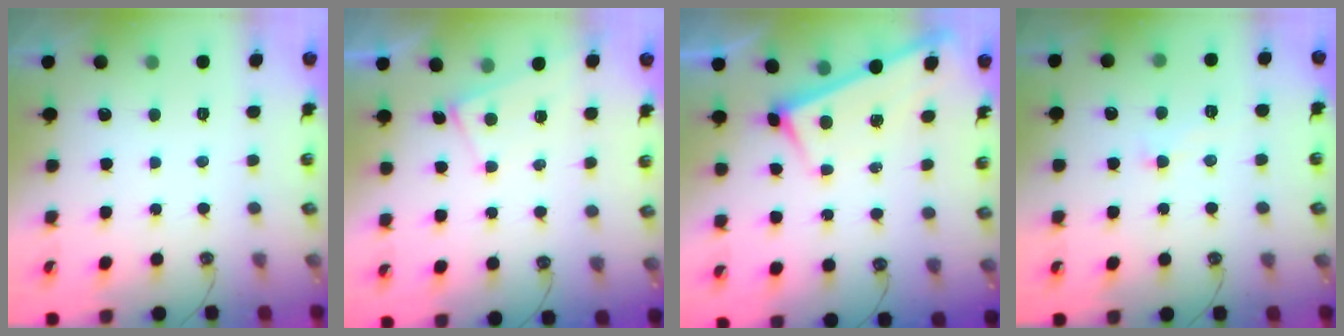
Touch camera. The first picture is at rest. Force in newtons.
{"total": 2.8, "press": 2.8, "slide": 0.1}
{"total": 3.0, "press": 3.0, "slide": 0.2}
{"total": 1.2, "press": 1.2, "slide": 0.1}